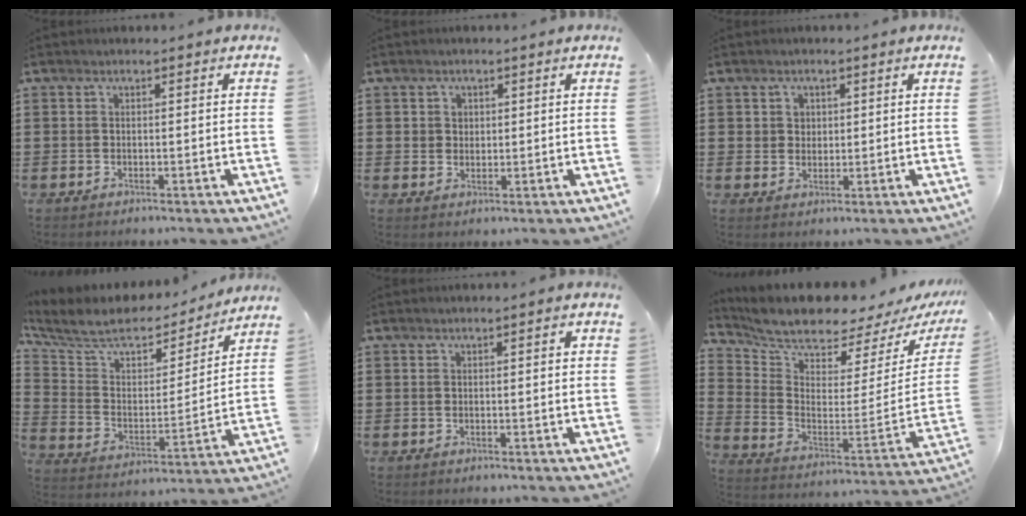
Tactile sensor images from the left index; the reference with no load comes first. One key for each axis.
{"total": 1.9, "fx": 1.0, "fy": 1.6, "fz": 0.2, "tx": -0.010, "ty": 0.006, "tz": 0.019}
{"total": 2.4, "fx": 1.2, "fy": 2.0, "fz": 0.2, "tx": -0.005, "ty": 0.005, "tz": 0.019}
{"total": 8.1, "fx": 6.7, "fy": 3.1, "fz": 3.4, "tx": -0.100, "ty": -0.039, "tz": 0.113}
{"total": 0.6, "fx": 0.0, "fy": 0.1, "fz": 0.6, "tx": -0.010, "ty": 0.000, "tz": 0.000}
{"total": 6.5, "fx": 6.4, "fy": 0.5, "fz": 1.4, "tx": -0.068, "ty": -0.065, "tz": 0.107}